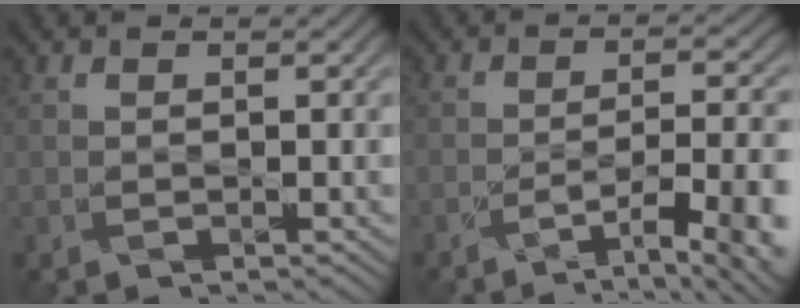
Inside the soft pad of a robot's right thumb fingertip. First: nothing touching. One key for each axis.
{"total": 10.0, "fx": -6.5, "fy": 2.4, "fz": 7.2, "tx": -0.104, "ty": 0.007, "tz": -0.088}